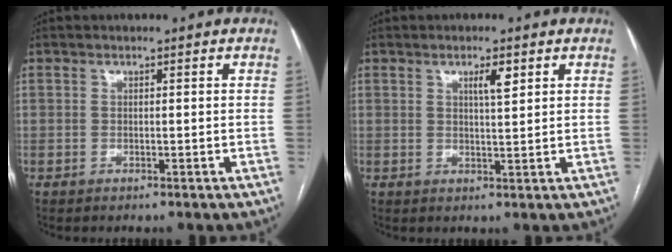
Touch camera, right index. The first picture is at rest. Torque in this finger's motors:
{"motor_torque": [0.27, -0.13, 0.06, 0.05]}